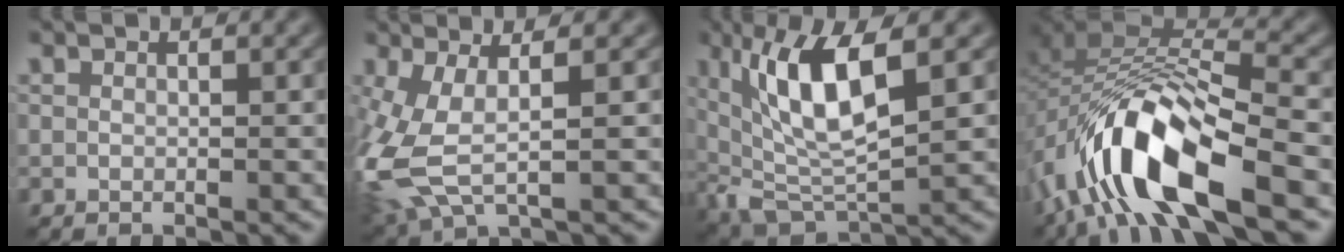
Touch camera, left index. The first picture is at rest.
{"total": 6.7, "force": [-0.7, 2.7, 6.1], "torque": [-0.169, -0.012, -0.013]}
{"total": 8.5, "force": [2.4, 2.8, 7.7], "torque": [-0.152, -0.009, 0.047]}
{"total": 11.5, "force": [-5.5, 4.3, 9.1], "torque": [-0.177, 0.008, -0.109]}